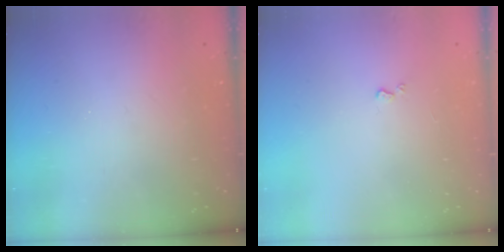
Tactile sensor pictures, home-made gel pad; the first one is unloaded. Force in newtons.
{"total": 0.7, "press": 0.7, "slide": 0.2}